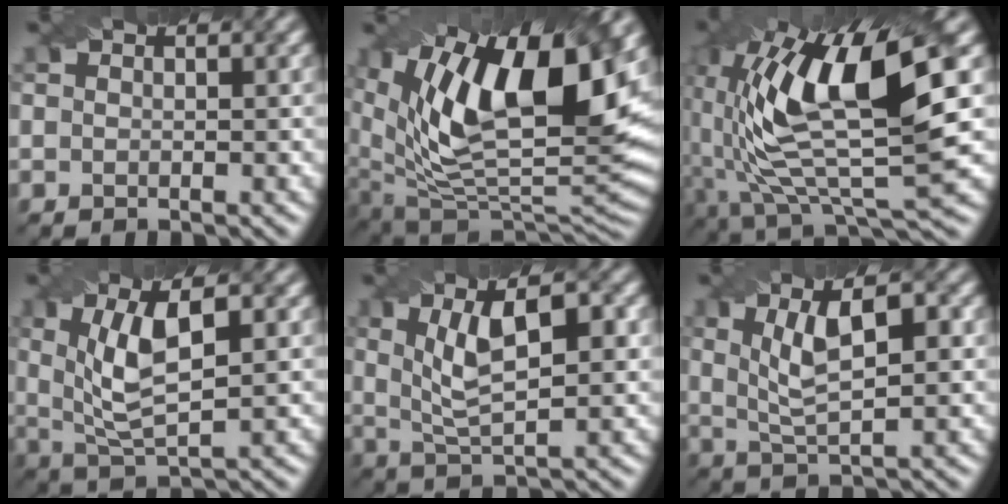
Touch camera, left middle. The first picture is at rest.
{"total": 16.2, "force": [6.6, 7.3, 12.9], "torque": [-0.233, 0.019, 0.109]}
{"total": 13.9, "force": [2.4, 5.1, 12.7], "torque": [-0.251, -0.002, 0.045]}
{"total": 6.7, "force": [1.4, 2.4, 6.2], "torque": [-0.123, 0.000, 0.028]}
{"total": 6.5, "force": [1.6, 2.2, 5.9], "torque": [-0.109, 0.004, 0.032]}
{"total": 5.7, "force": [1.5, 1.8, 5.2], "torque": [-0.096, 0.004, 0.030]}